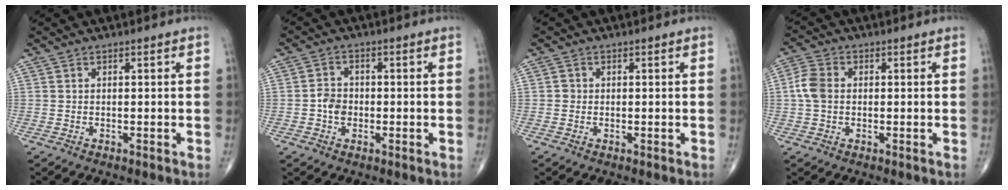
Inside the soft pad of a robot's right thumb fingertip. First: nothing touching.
{"total": 3.7, "force": [-0.8, 3.0, 2.0], "torque": [-0.025, 0.010, -0.019]}
{"total": 1.0, "force": [-0.1, 0.9, 0.2], "torque": [0.001, 0.002, -0.002]}
{"total": 4.9, "force": [0.1, 3.6, 3.3], "torque": [-0.075, 0.013, -0.005]}